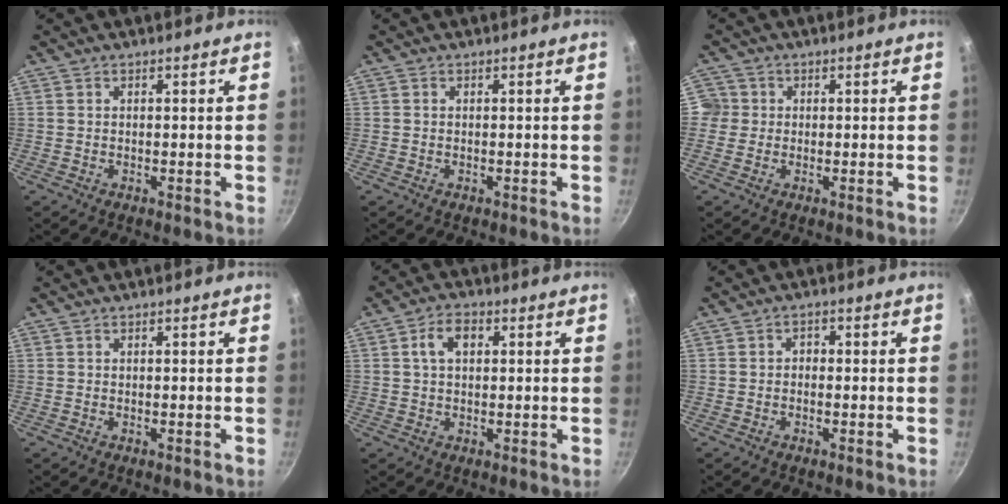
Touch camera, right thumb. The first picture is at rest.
{"total": 0.0}
{"total": 3.5, "force": [-0.1, 3.4, 0.5], "torque": [0.018, 0.006, -0.009]}
{"total": 0.0}
{"total": 5.6, "force": [1.4, 3.7, 4.0], "torque": [-0.054, 0.011, 0.021]}
{"total": 1.5, "force": [-0.2, 1.2, 0.8], "torque": [-0.012, 0.007, -0.005]}